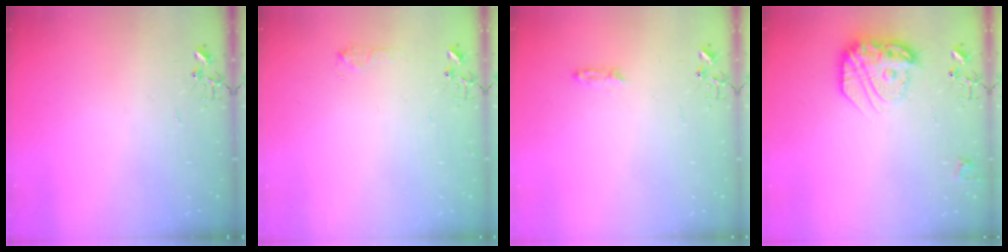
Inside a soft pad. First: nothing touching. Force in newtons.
{"total": 6.4, "press": 6.3, "slide": 0.9}
{"total": 3.2, "press": 3.2, "slide": 0.4}
{"total": 18.0, "press": 18.0, "slide": 1.3}